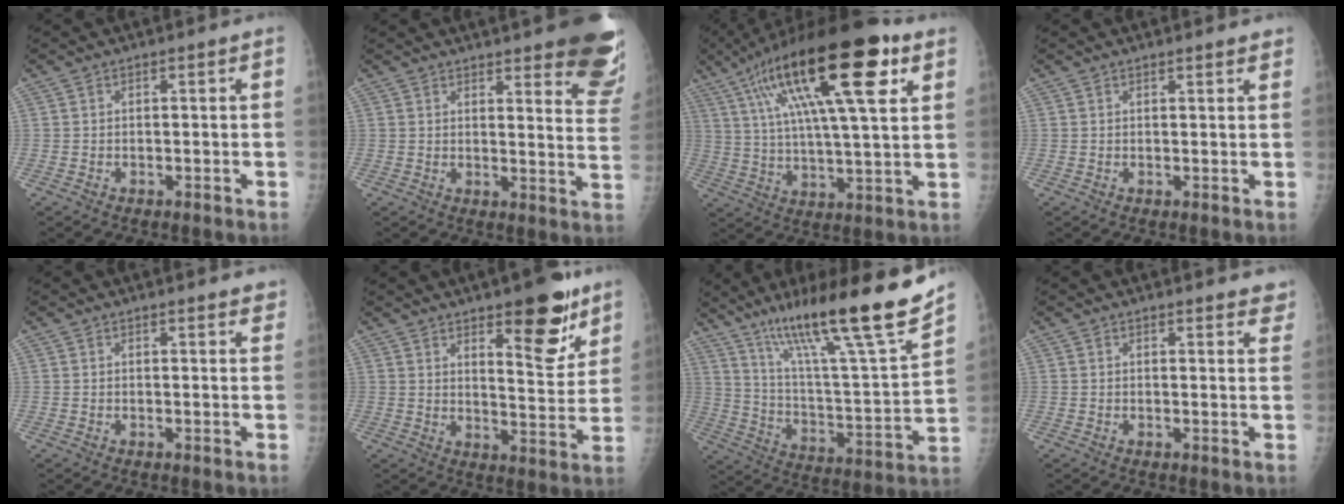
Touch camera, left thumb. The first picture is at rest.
{"total": 17.7, "force": [12.9, 4.2, 11.3], "torque": [-0.110, -0.076, 0.138]}
{"total": 26.0, "force": [11.4, 7.0, 22.3], "torque": [-0.378, 0.003, 0.184]}
{"total": 2.3, "force": [1.9, 0.4, 1.1], "torque": [-0.007, -0.002, 0.021]}
{"total": 3.6, "force": [3.1, 0.8, 1.6], "torque": [-0.004, -0.008, 0.031]}
{"total": 13.4, "force": [8.1, 4.4, 9.7], "torque": [-0.097, -0.055, 0.116]}
{"total": 25.4, "force": [17.9, 2.2, 17.9], "torque": [-0.268, -0.066, 0.302]}
{"total": 6.0, "force": [5.2, 1.6, 2.4], "torque": [0.001, -0.019, 0.049]}